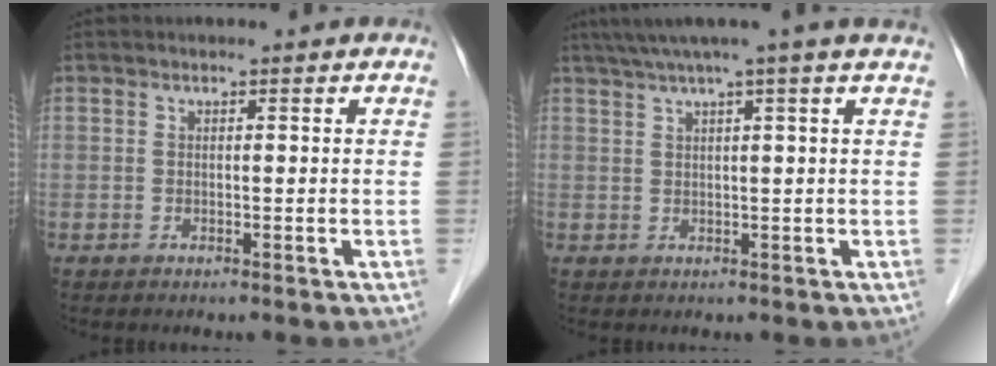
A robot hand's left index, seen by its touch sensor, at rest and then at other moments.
{"total": 6.2, "force": [4.7, -1.4, 3.7], "torque": [-0.053, 0.026, 0.066]}